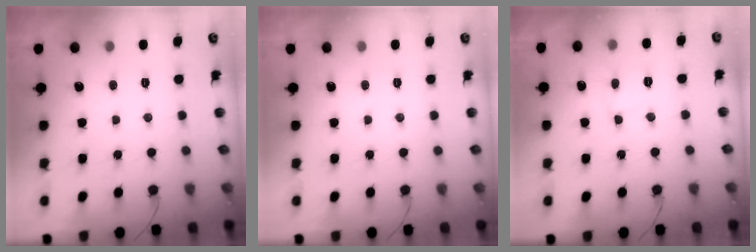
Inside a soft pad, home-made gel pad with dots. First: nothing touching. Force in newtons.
{"total": 0.0}
{"total": 6.0, "press": 6.0, "slide": 0.4}